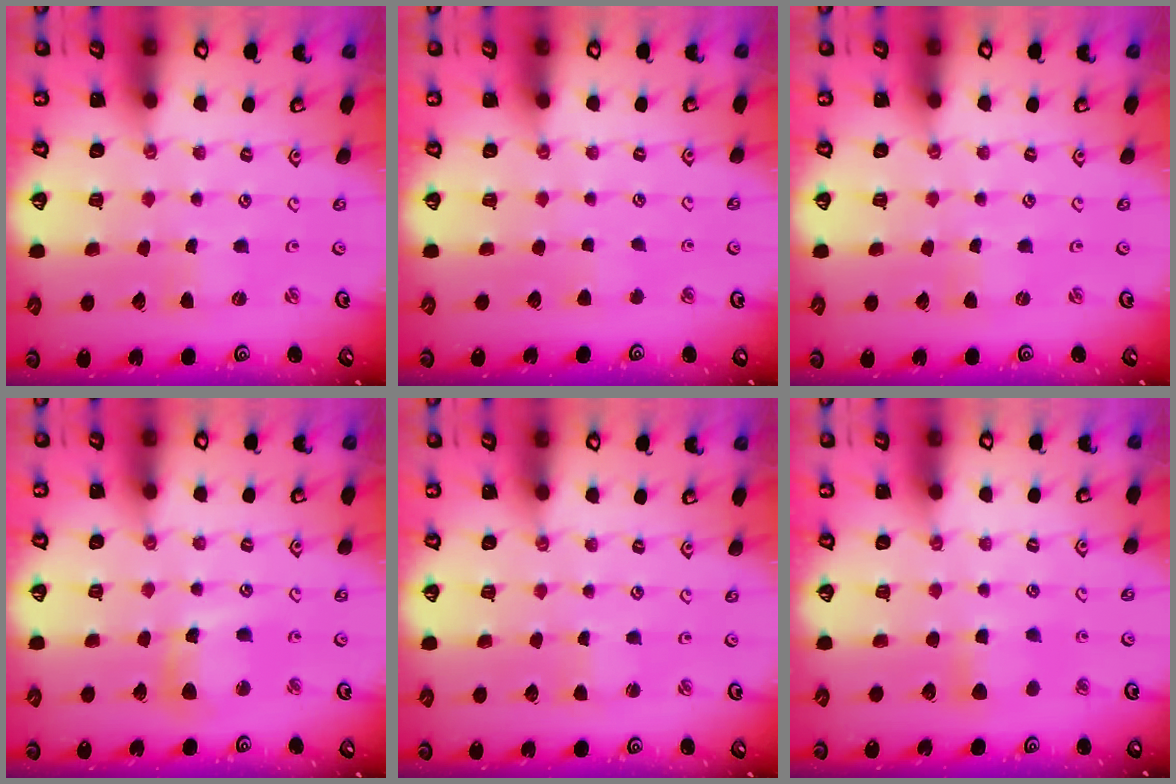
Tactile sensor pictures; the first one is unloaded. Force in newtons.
{"total": 2.7, "press": 2.7, "slide": 0.4}
{"total": 0.0}
{"total": 9.1, "press": 9.0, "slide": 1.4}
{"total": 1.7, "press": 1.7, "slide": 0.1}
{"total": 5.4, "press": 5.4, "slide": 0.8}